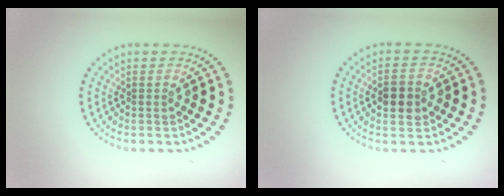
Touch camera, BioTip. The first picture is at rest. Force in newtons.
{"total": 2.9, "press": 2.9, "slide": 0.2}